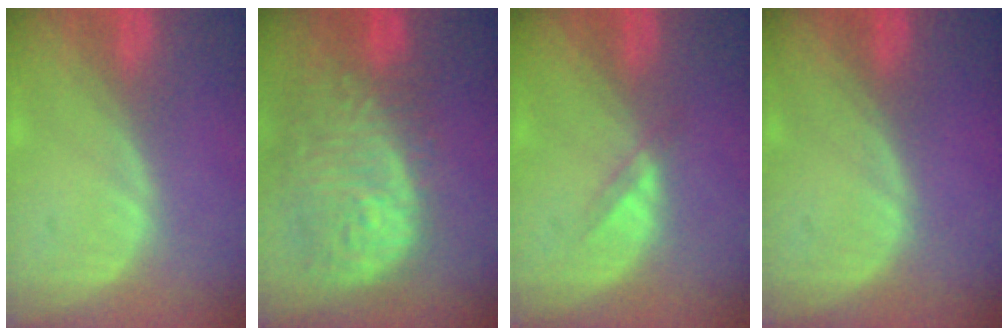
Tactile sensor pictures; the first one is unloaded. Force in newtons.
{"total": 13.4, "press": 11.3, "slide": 7.3}
{"total": 1.8, "press": 1.4, "slide": 1.0}
{"total": 0.0}